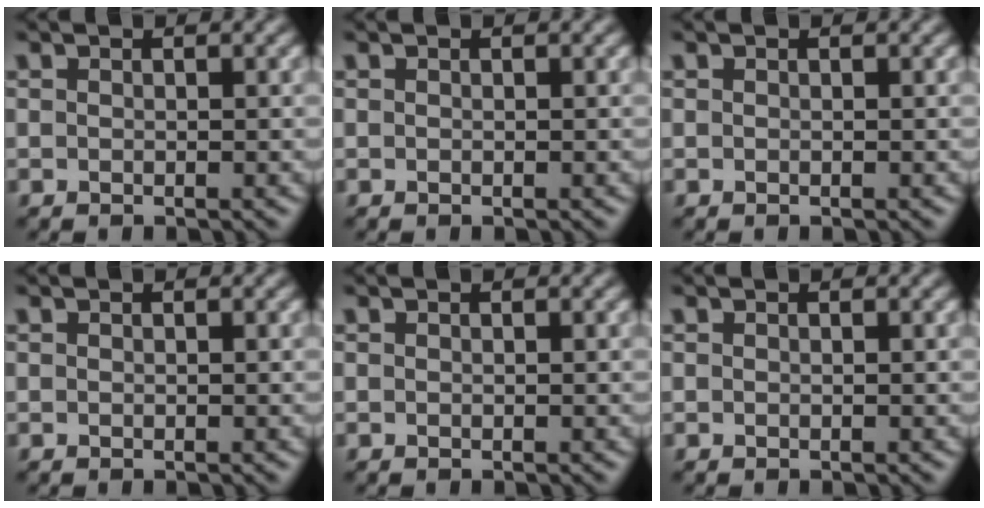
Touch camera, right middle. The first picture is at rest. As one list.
[{"total": 0.0}, {"total": 0.0}, {"total": 0.0}, {"total": 0.0}, {"total": 0.0}]